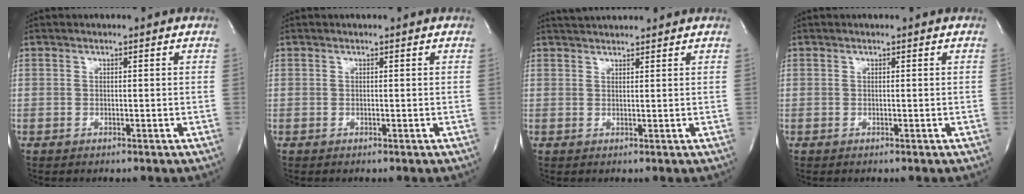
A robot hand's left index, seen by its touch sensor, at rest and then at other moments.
{"total": 0.0}
{"total": 4.3, "force": [4.2, 0.1, 0.9], "torque": [-0.018, 0.032, 0.066]}
{"total": 0.0}